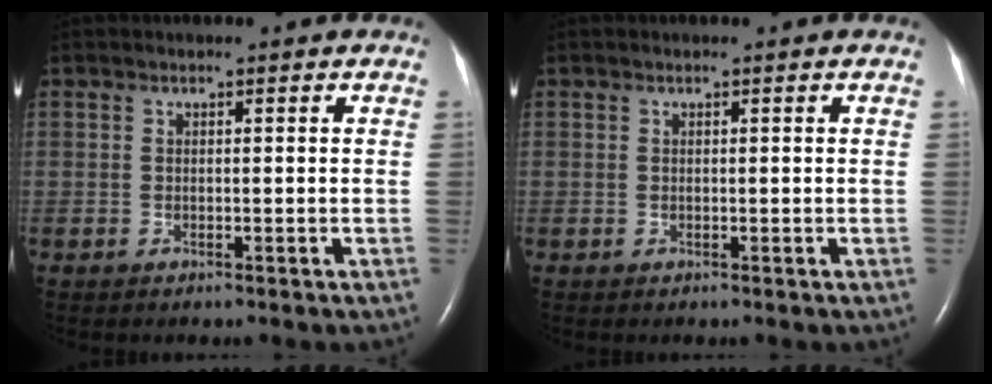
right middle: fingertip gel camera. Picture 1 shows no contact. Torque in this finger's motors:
{"motor_torque": [0.00, 0.00, 0.00, 0.00]}